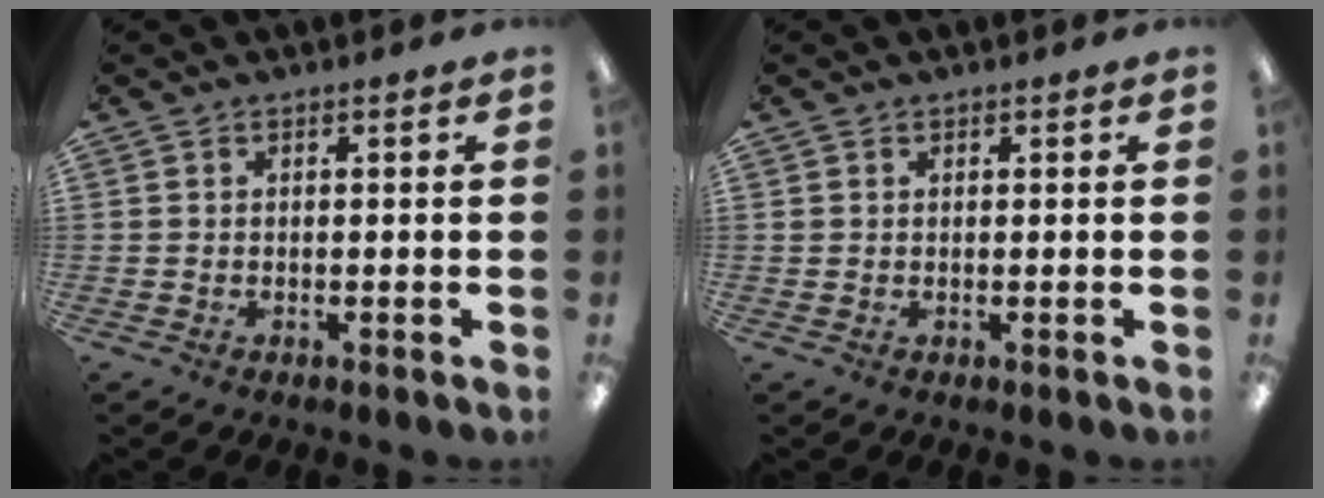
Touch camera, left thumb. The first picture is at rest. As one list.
[{"total": 0.5, "force": [0.4, 0.4, 0.0], "torque": [-0.001, 0.003, 0.006]}]